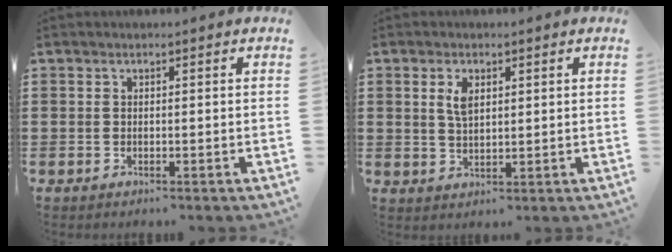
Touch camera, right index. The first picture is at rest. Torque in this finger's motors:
{"motor_torque": [0.44, -0.24, 0.12, 0.08]}